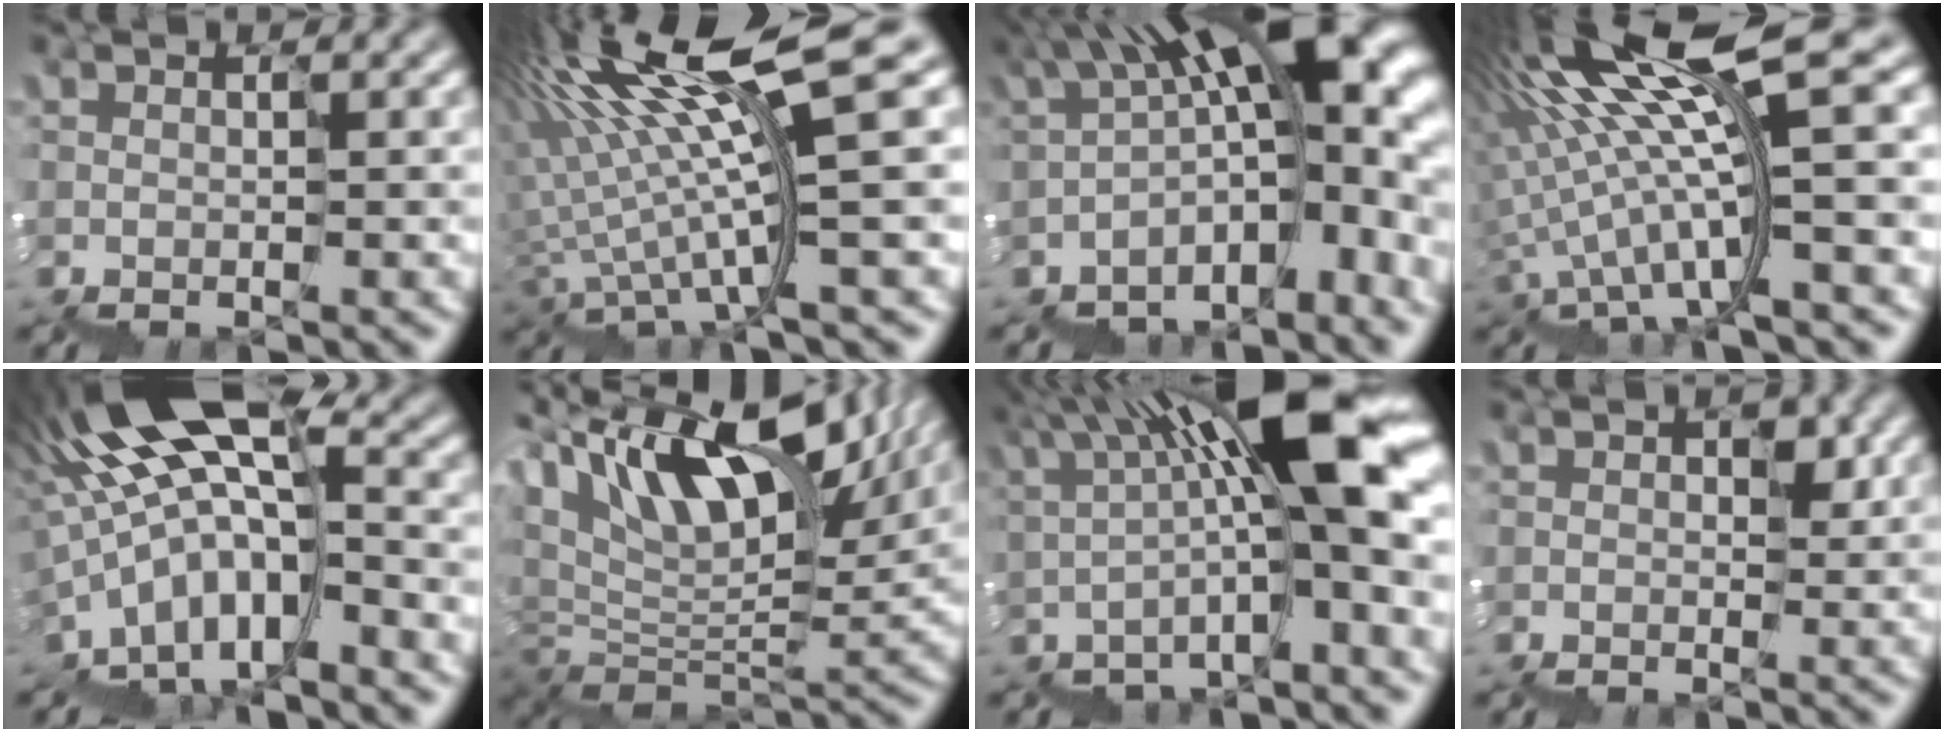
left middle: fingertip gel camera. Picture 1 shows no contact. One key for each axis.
{"total": 10.8, "fx": 4.3, "fy": 1.3, "fz": 9.8, "tx": -0.180, "ty": 0.022, "tz": 0.098}
{"total": 12.7, "fx": -1.3, "fy": 5.7, "fz": 11.3, "tx": -0.152, "ty": 0.029, "tz": -0.007}
{"total": 9.9, "fx": 1.8, "fy": 1.7, "fz": 9.6, "tx": -0.186, "ty": 0.025, "tz": 0.049}
{"total": 10.7, "fx": -2.2, "fy": 3.9, "fz": 9.7, "tx": -0.171, "ty": 0.035, "tz": -0.034}
{"total": 12.6, "fx": 6.9, "fy": 6.4, "fz": 8.4, "tx": -0.166, "ty": 0.035, "tz": 0.121}
{"total": 11.0, "fx": 2.0, "fy": 2.5, "fz": 10.5, "tx": -0.150, "ty": 0.037, "tz": 0.034}
{"total": 1.9, "fx": 0.8, "fy": 1.1, "fz": 1.3, "tx": -0.027, "ty": 0.011, "tz": 0.012}